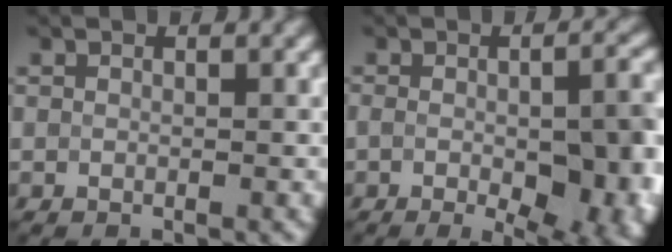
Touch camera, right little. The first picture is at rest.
{"total": 11.6, "force": [-2.0, 5.3, 10.2], "torque": [-0.103, -0.018, -0.012]}